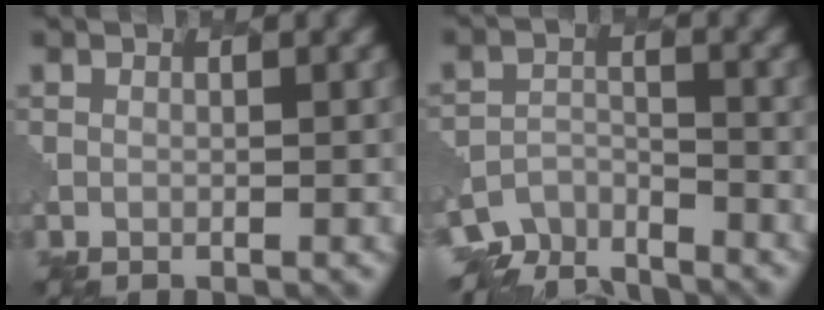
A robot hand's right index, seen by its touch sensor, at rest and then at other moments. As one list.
[{"total": 4.8, "force": [-4.7, 1.2, 0.3], "torque": [-0.008, -0.014, -0.086]}]